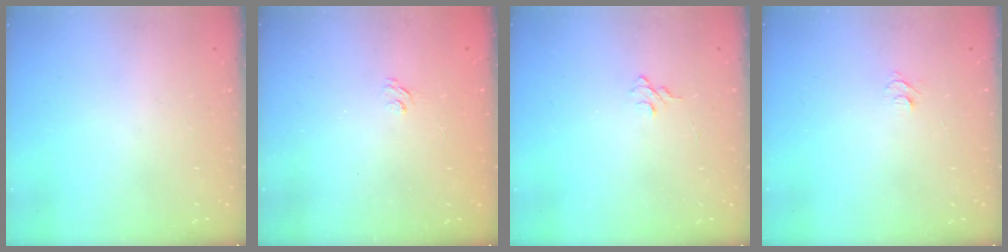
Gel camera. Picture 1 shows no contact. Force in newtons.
{"total": 2.1, "press": 1.6, "slide": 1.2}
{"total": 3.9, "press": 3.9, "slide": 0.3}
{"total": 4.2, "press": 4.2, "slide": 0.5}